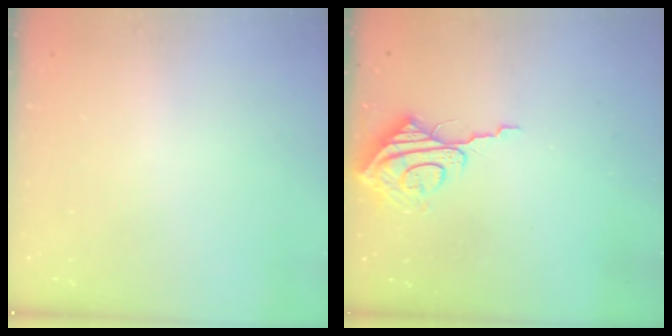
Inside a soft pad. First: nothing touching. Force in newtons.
{"total": 9.3, "press": 9.3, "slide": 0.9}